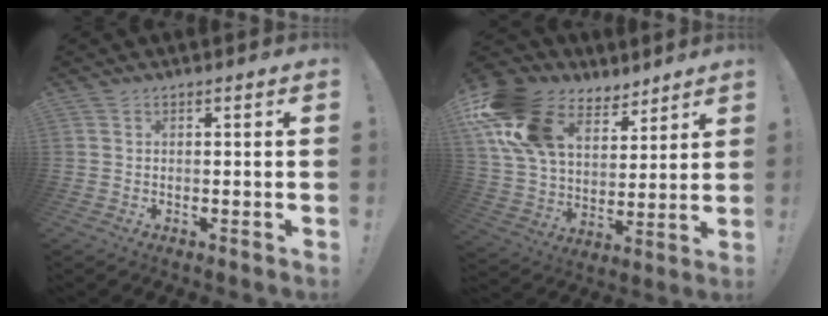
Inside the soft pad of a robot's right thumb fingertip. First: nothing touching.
{"total": 21.3, "force": [11.0, 14.1, 11.5], "torque": [-0.207, -0.044, 0.220]}